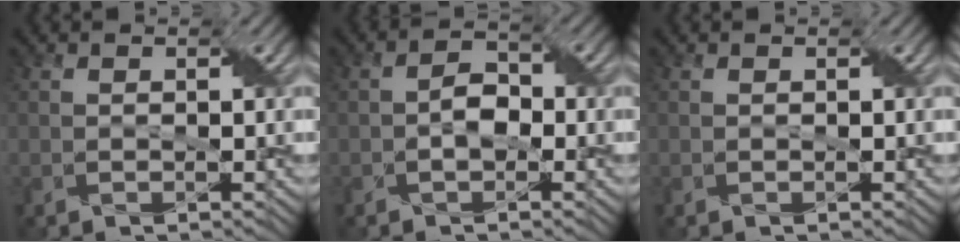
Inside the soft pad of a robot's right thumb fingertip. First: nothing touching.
{"total": 2.6, "force": [-0.8, 1.7, 1.8], "torque": [-0.034, 0.006, -0.017]}
{"total": 0.0}